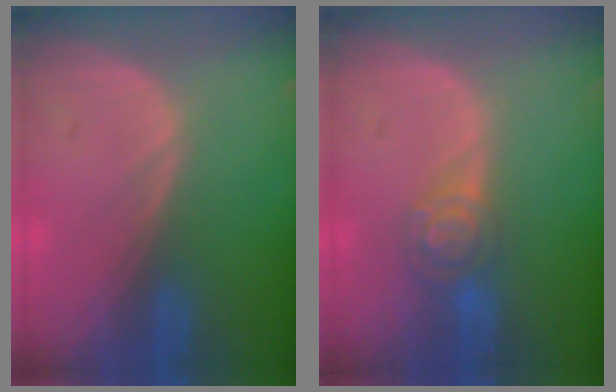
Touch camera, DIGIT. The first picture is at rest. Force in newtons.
{"total": 4.9, "press": 4.3, "slide": 2.5}